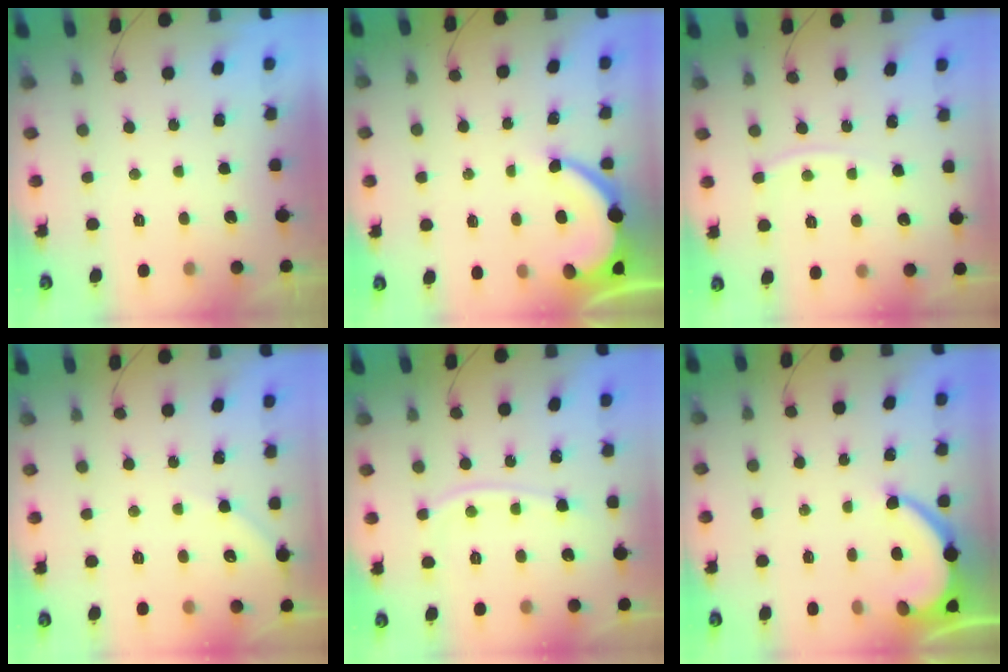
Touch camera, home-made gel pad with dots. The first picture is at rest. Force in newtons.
{"total": 6.7, "press": 6.7, "slide": 0.7}
{"total": 6.1, "press": 6.1, "slide": 0.4}
{"total": 2.9, "press": 2.9, "slide": 0.4}
{"total": 7.8, "press": 7.7, "slide": 0.9}
{"total": 7.5, "press": 7.5, "slide": 0.6}